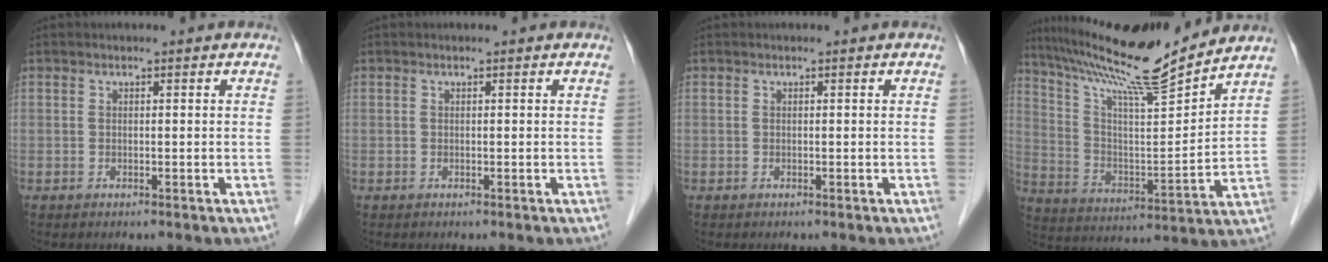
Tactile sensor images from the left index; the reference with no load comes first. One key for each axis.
{"total": 0.0}
{"total": 0.0}
{"total": 17.7, "fx": 15.7, "fy": -0.4, "fz": 8.2, "tx": -0.146, "ty": -0.006, "tz": 0.266}